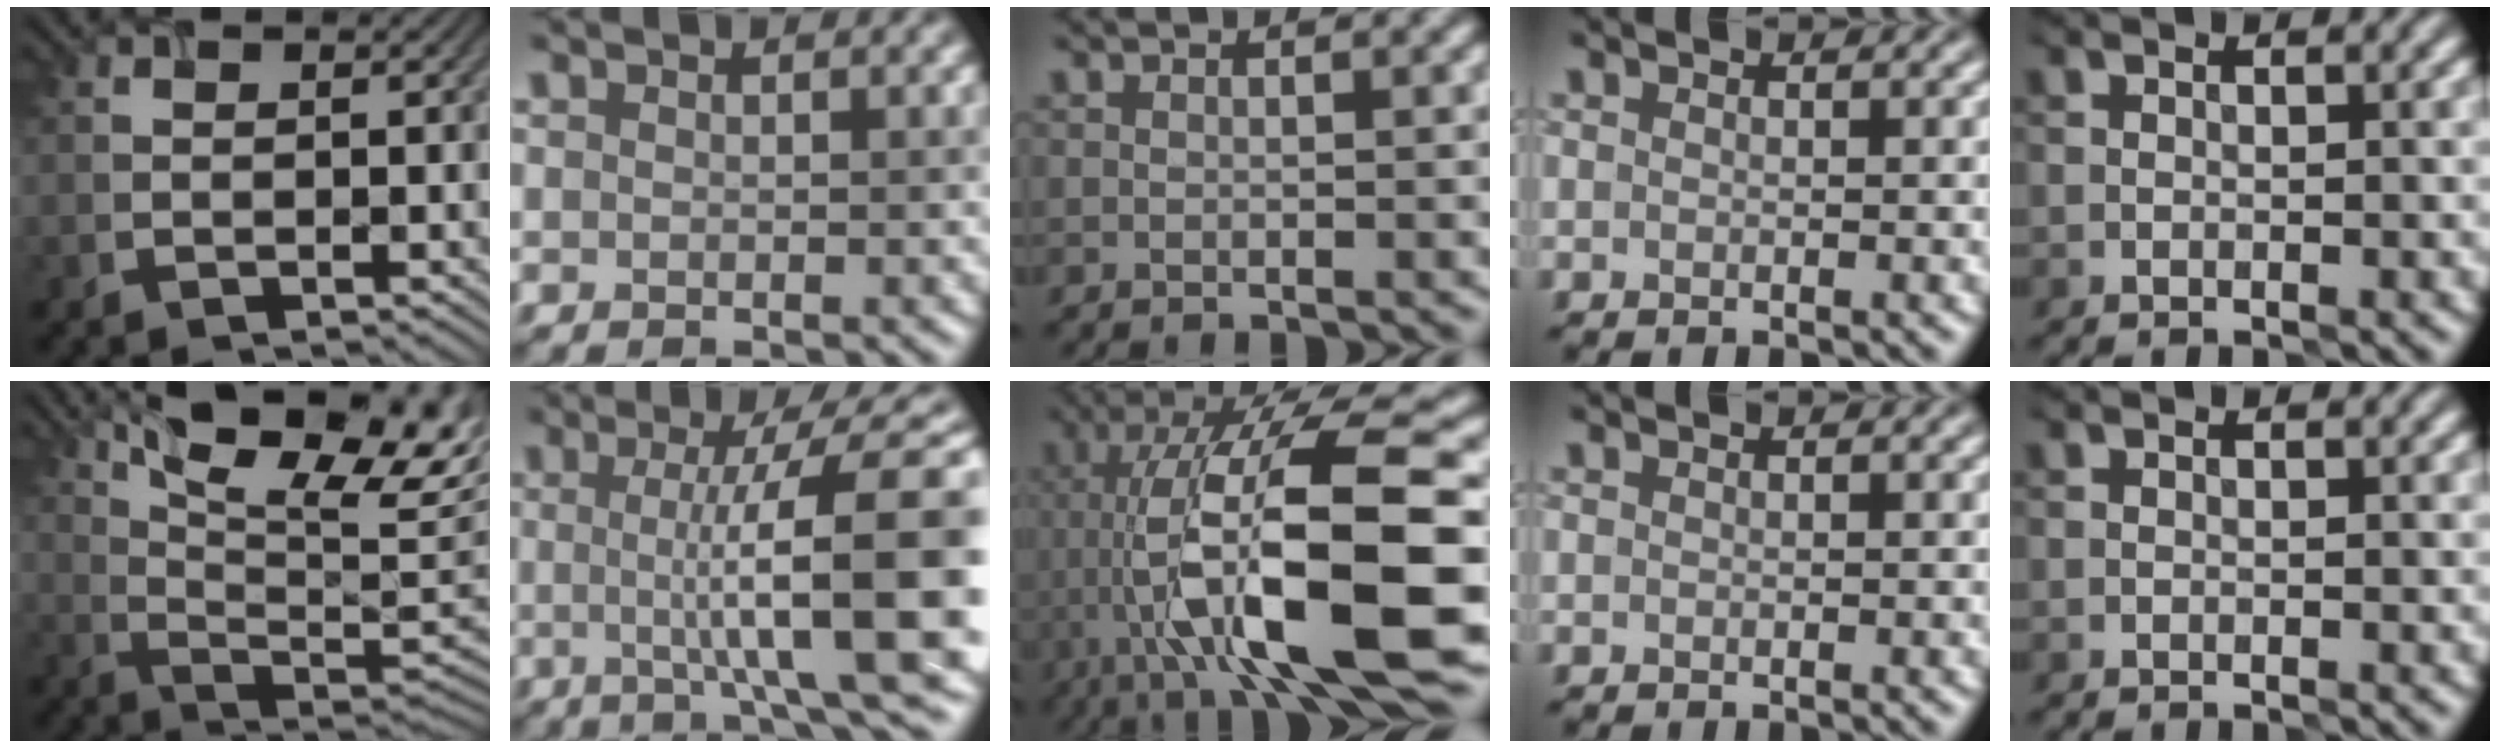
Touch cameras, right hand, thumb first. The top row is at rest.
{"thumb": {"total": 16.0, "force": [7.8, 6.4, 12.4], "torque": [-0.209, 0.012, 0.119]}, "index": {"total": 12.7, "force": [0.2, 2.9, 12.3], "torque": [-0.146, 0.009, 0.006]}, "middle": {"total": 14.0, "force": [-2.4, 3.0, 13.5], "torque": [-0.240, 0.028, -0.021]}}